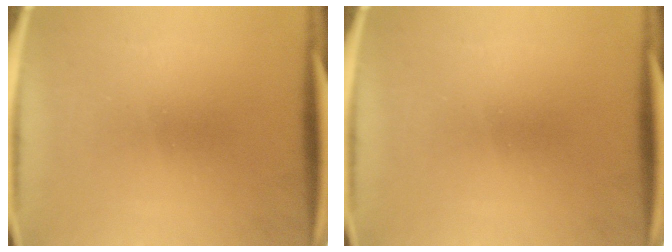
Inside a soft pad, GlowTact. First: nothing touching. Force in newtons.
{"total": 0.0}